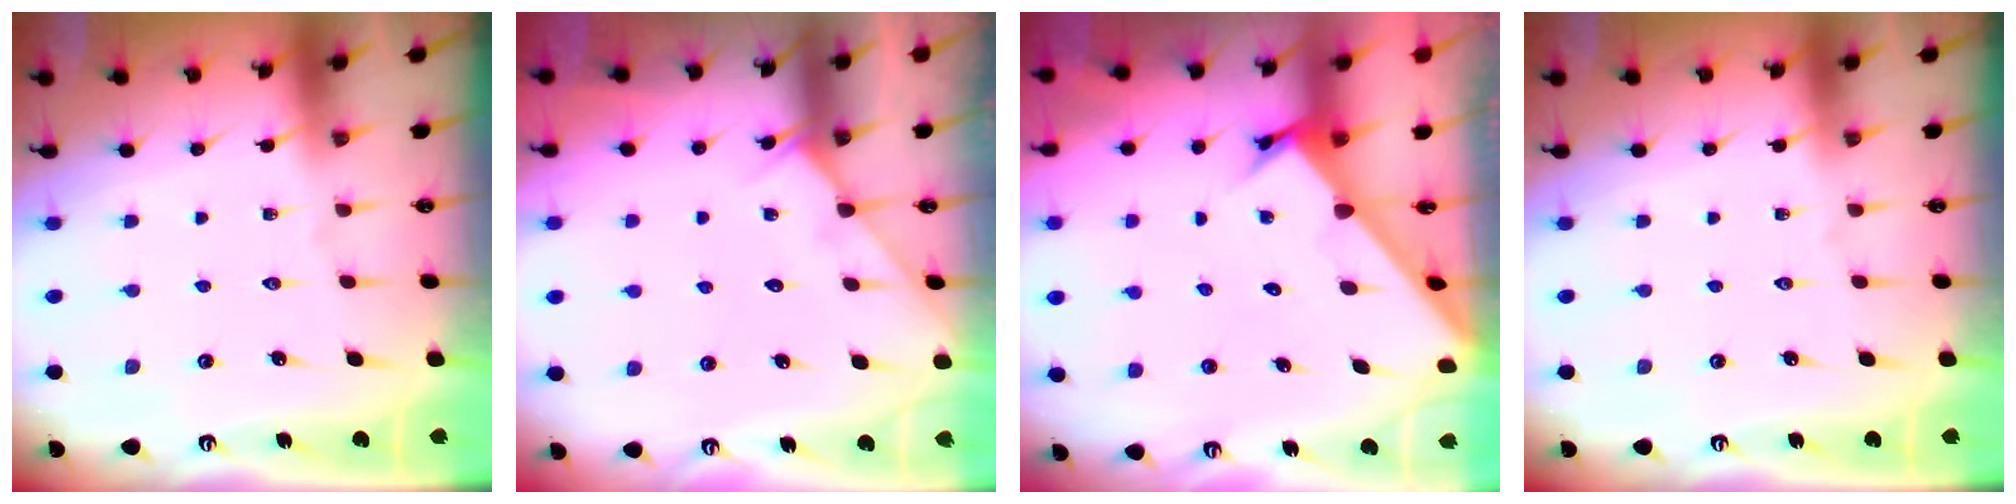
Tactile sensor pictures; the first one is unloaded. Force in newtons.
{"total": 3.9, "press": 3.8, "slide": 0.6}
{"total": 2.4, "press": 2.4, "slide": 0.2}
{"total": 0.0}